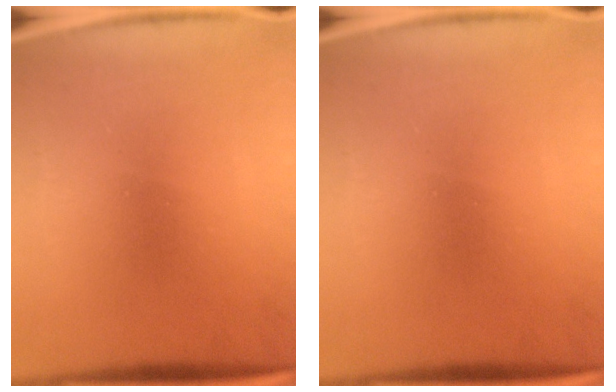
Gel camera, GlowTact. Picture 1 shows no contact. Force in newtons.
{"total": 0.0}